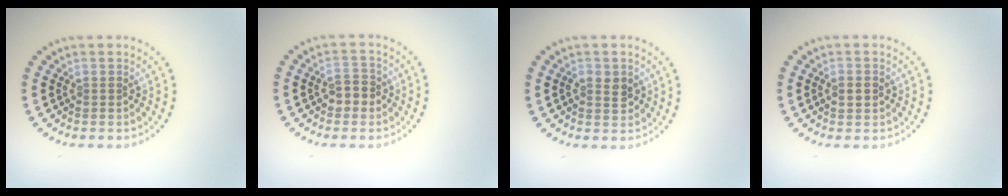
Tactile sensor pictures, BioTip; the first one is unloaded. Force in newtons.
{"total": 2.2, "press": 2.2, "slide": 0.3}
{"total": 2.1, "press": 2.1, "slide": 0.1}
{"total": 1.9, "press": 1.9, "slide": 0.1}